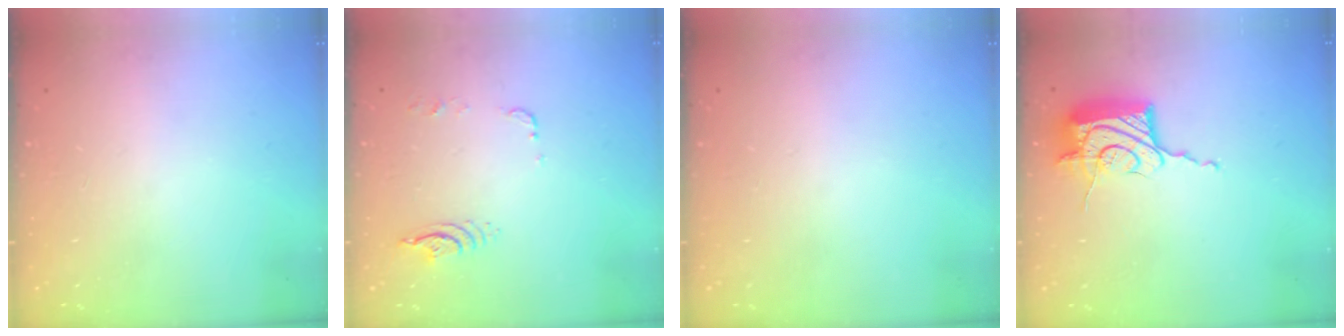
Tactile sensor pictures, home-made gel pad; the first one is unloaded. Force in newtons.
{"total": 6.7, "press": 6.7, "slide": 0.5}
{"total": 0.0}
{"total": 17.2, "press": 17.1, "slide": 0.7}